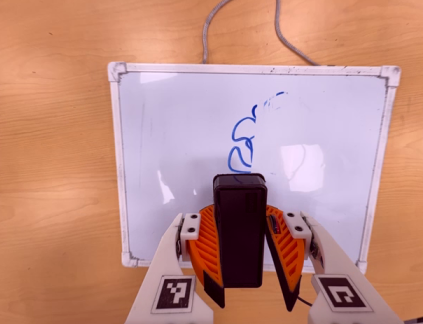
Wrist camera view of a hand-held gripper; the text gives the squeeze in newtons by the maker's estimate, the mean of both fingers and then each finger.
{"total": 9.6, "left": 9.4, "right": 9.8}